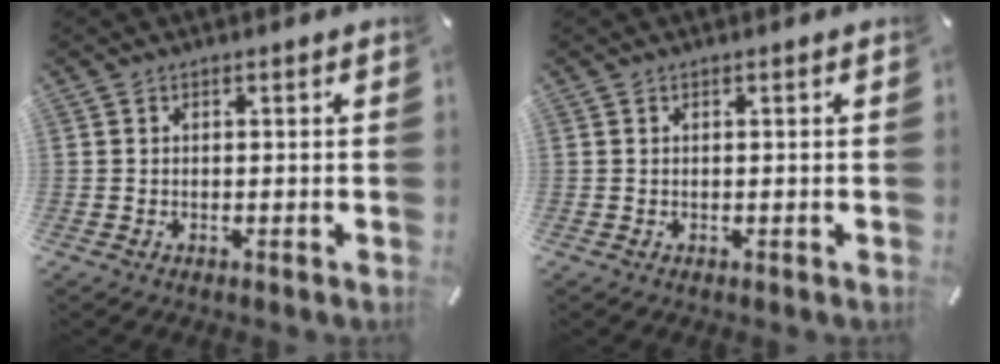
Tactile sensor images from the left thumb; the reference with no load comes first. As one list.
[{"total": 0.0}]